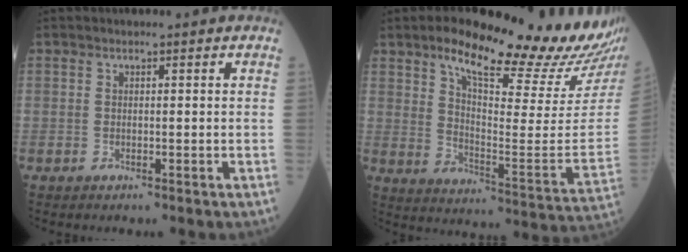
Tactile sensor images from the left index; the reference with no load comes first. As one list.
[{"total": 24.0, "force": [18.8, 3.1, 14.5], "torque": [-0.210, -0.048, 0.248]}]